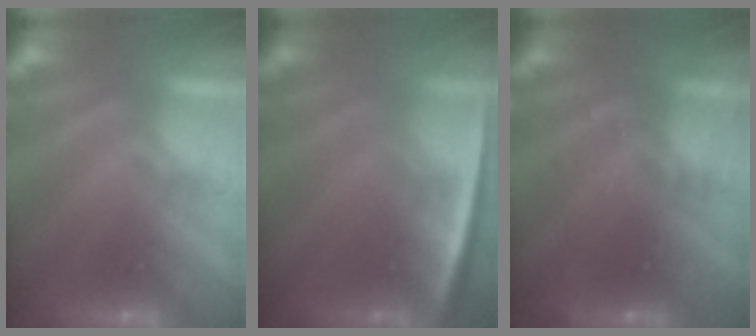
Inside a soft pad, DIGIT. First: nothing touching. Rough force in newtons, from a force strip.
{"total": 2.3}
{"total": 2.8}